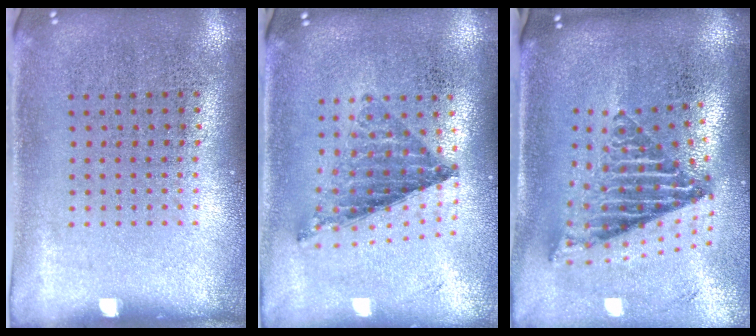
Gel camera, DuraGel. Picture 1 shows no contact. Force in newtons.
{"total": 0.7, "press": 0.7, "slide": 0.0}
{"total": 2.7, "press": 1.8, "slide": 2.0}